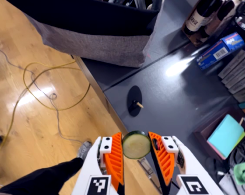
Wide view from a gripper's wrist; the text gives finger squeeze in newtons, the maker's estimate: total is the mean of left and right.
{"total": 8.9, "left": 8.9, "right": 9.0}